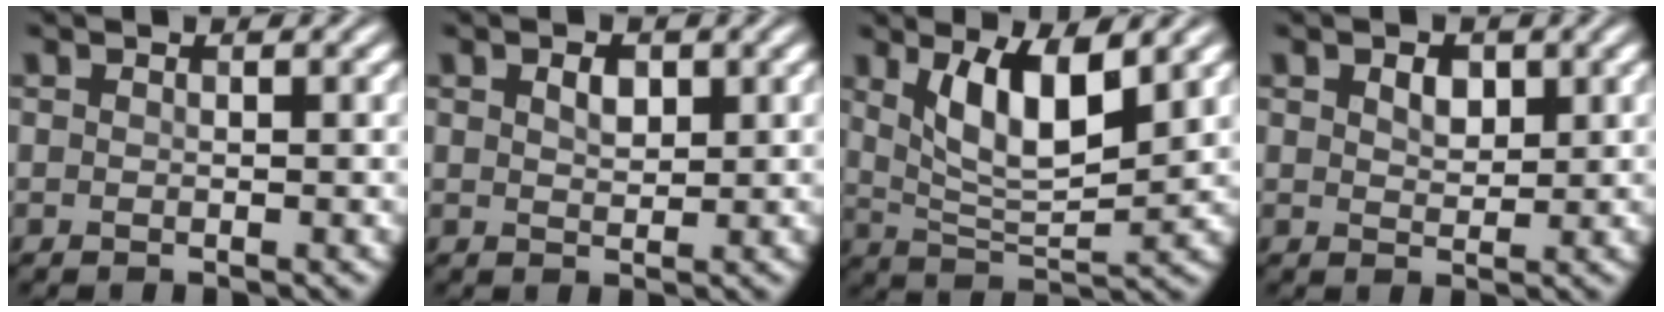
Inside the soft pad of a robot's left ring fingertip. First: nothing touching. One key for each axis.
{"total": 1.7, "fx": 0.8, "fy": 0.9, "fz": 1.1, "tx": -0.020, "ty": 0.001, "tz": 0.015}
{"total": 6.4, "fx": 2.7, "fy": 2.2, "fz": 5.4, "tx": -0.104, "ty": -0.009, "tz": 0.052}
{"total": 1.9, "fx": 0.9, "fy": 1.2, "fz": 1.2, "tx": -0.022, "ty": 0.000, "tz": 0.016}